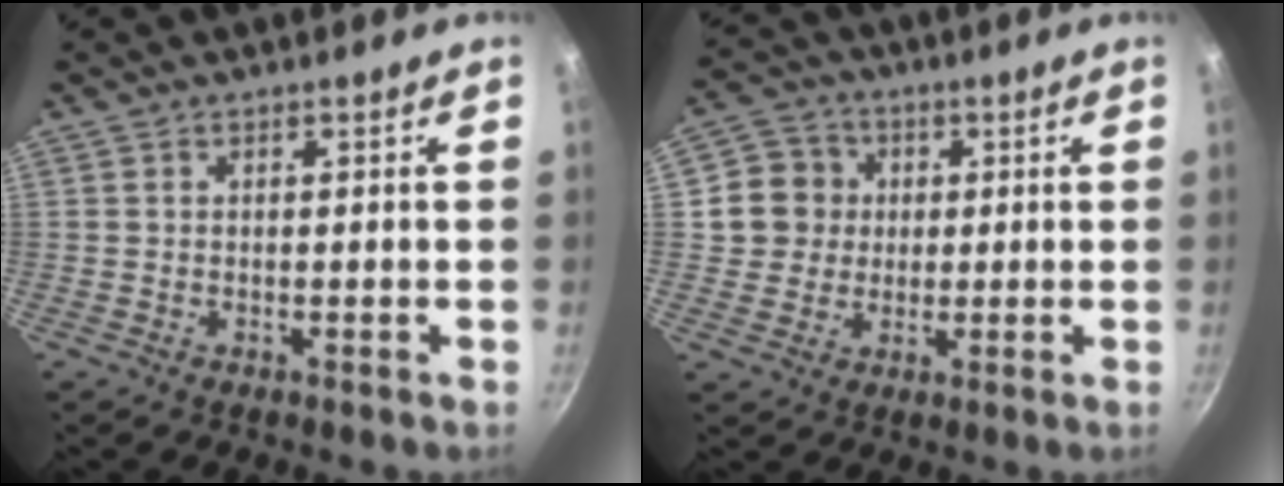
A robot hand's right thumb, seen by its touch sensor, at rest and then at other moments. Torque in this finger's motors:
{"motor_torque": [-0.03, 0.09, -0.04, -0.04, 0.05]}